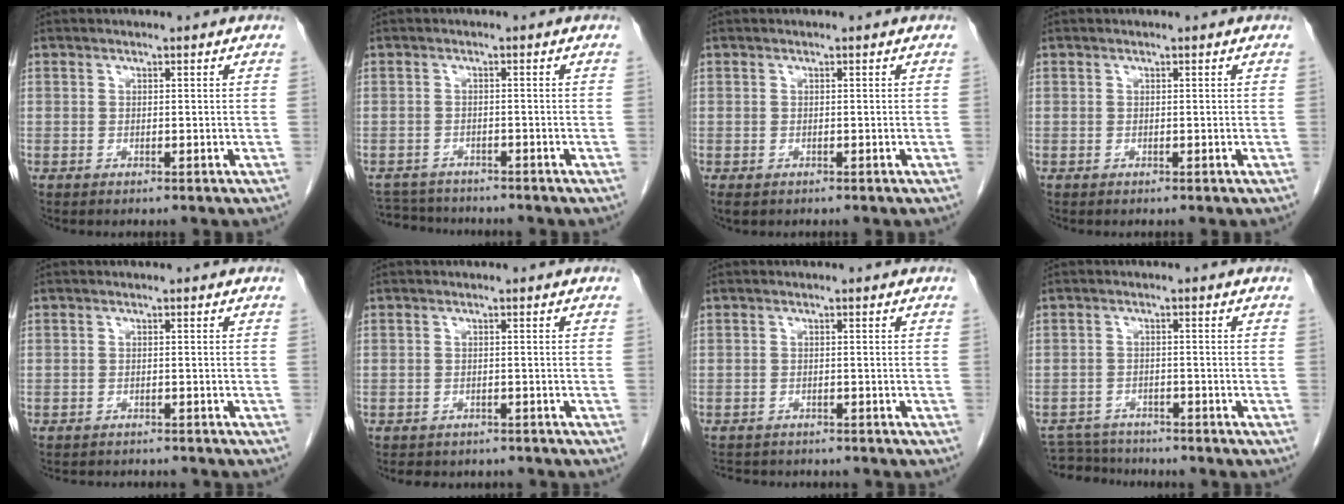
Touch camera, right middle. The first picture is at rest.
{"total": 5.7, "force": [-5.6, 1.3, 0.5], "torque": [-0.008, -0.002, -0.088]}
{"total": 1.4, "force": [-0.9, 0.9, 0.6], "torque": [-0.011, -0.001, -0.009]}
{"total": 0.0}
{"total": 5.9, "force": [-5.6, 1.3, 1.4], "torque": [-0.016, -0.003, -0.072]}
{"total": 6.1, "force": [-5.3, 2.6, 1.4], "torque": [-0.020, 0.004, -0.062]}
{"total": 7.0, "force": [-6.5, 2.1, 1.9], "torque": [-0.029, -0.002, -0.087]}
{"total": 6.4, "force": [-6.2, 1.4, 0.4], "torque": [-0.007, -0.002, -0.103]}